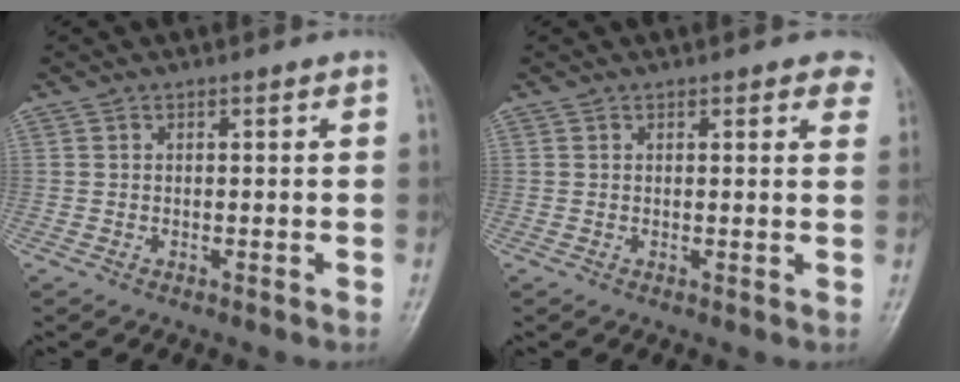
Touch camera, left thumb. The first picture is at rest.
{"total": 3.5, "force": [2.3, 1.4, 2.1], "torque": [-0.002, -0.003, 0.020]}